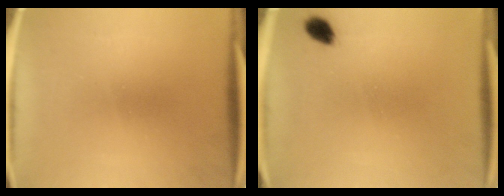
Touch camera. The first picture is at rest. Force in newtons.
{"total": 2.6}